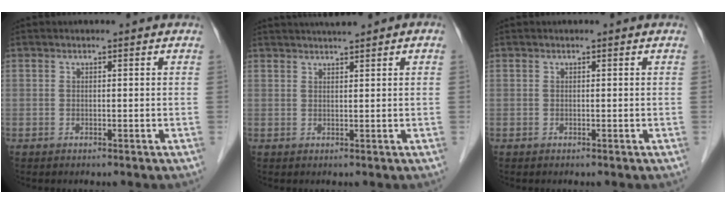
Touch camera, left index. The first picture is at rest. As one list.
[{"total": 3.4, "force": [2.7, 0.0, 2.0], "torque": [-0.033, 0.022, 0.046]}, {"total": 0.0}]